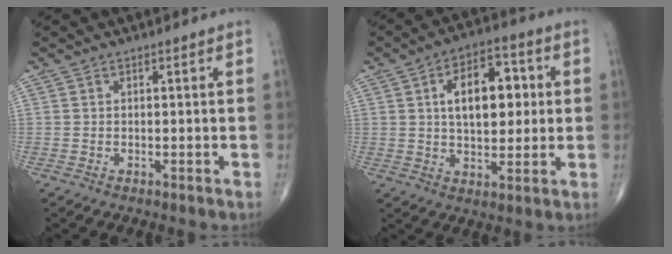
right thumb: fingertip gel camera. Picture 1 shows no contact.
{"total": 13.1, "force": [2.4, 7.3, 10.6], "torque": [-0.135, 0.008, 0.036]}